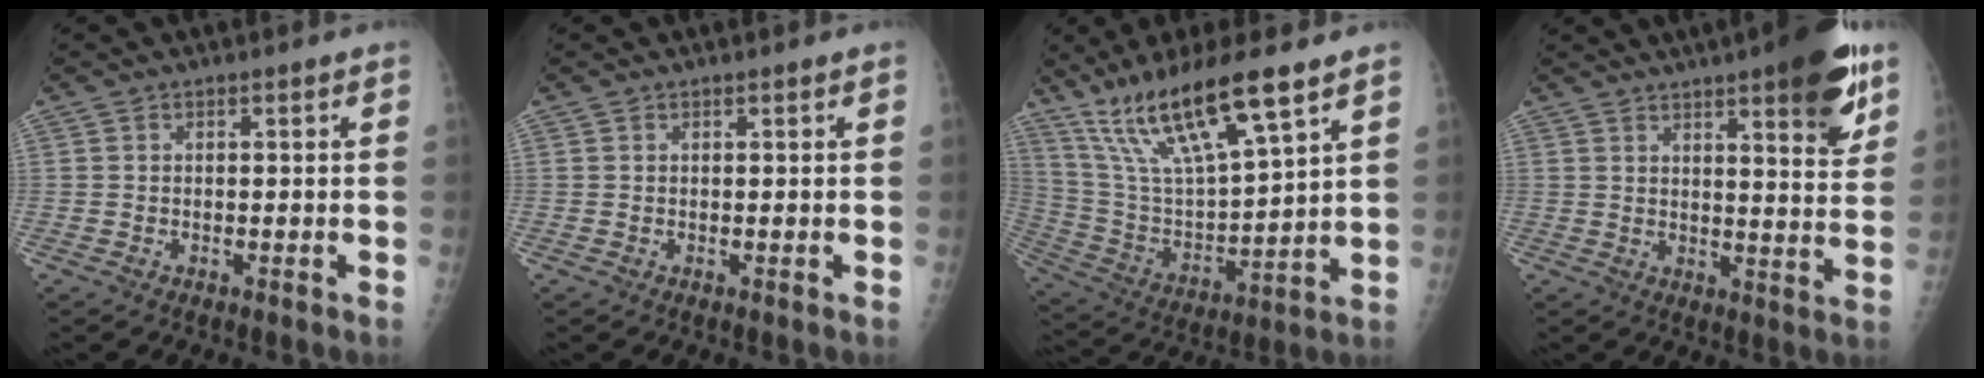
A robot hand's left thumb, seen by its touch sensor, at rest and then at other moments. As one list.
[{"total": 0.0}, {"total": 19.0, "force": [12.5, 3.7, 13.8], "torque": [-0.249, -0.051, 0.246]}, {"total": 14.3, "force": [8.1, 3.3, 11.3], "torque": [-0.125, -0.038, 0.106]}]